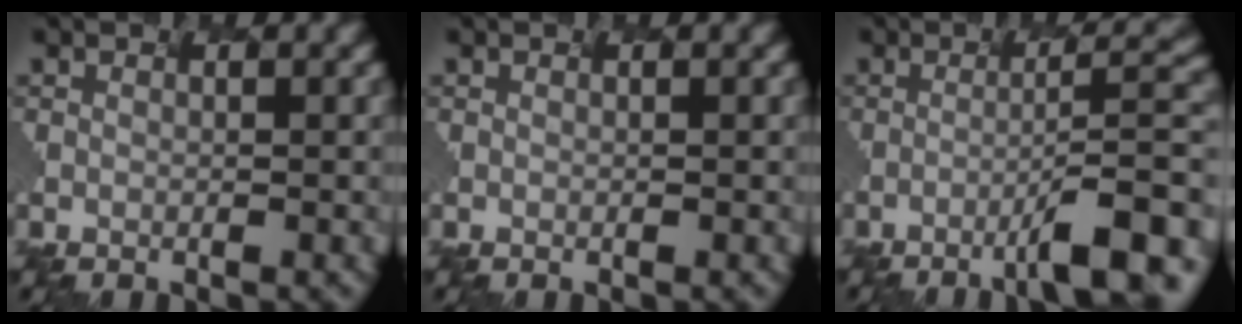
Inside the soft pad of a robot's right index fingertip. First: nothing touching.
{"total": 0.0}
{"total": 9.5, "force": [-3.4, 1.6, 8.8], "torque": [-0.108, 0.008, -0.048]}